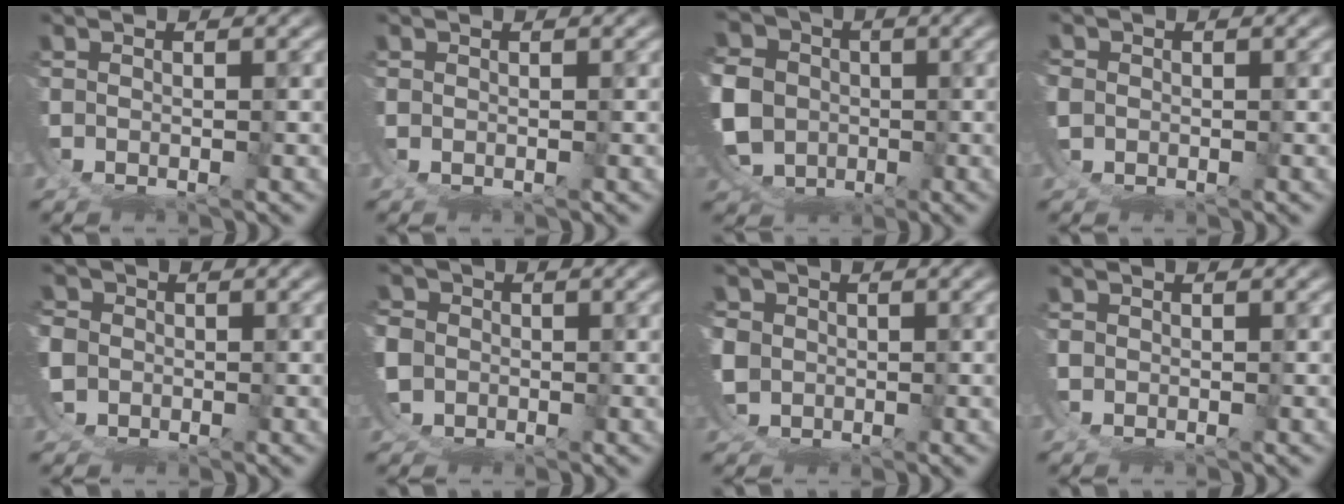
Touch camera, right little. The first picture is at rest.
{"total": 0.6, "force": [0.4, -0.3, 0.1], "torque": [-0.002, 0.000, 0.011]}
{"total": 16.1, "force": [-0.7, 14.2, 7.5], "torque": [-0.183, -0.059, -0.005]}
{"total": 1.2, "force": [-0.1, 1.0, 0.6], "torque": [-0.023, -0.011, 0.004]}
{"total": 4.6, "force": [-0.8, 4.1, 1.8], "torque": [-0.057, -0.026, -0.009]}
{"total": 5.6, "force": [-0.8, 5.0, 2.3], "torque": [-0.066, -0.028, -0.010]}
{"total": 4.9, "force": [-0.2, 4.3, 2.2], "torque": [-0.067, -0.027, 0.007]}
{"total": 0.6, "force": [0.2, -0.6, 0.0], "torque": [0.002, -0.001, 0.009]}